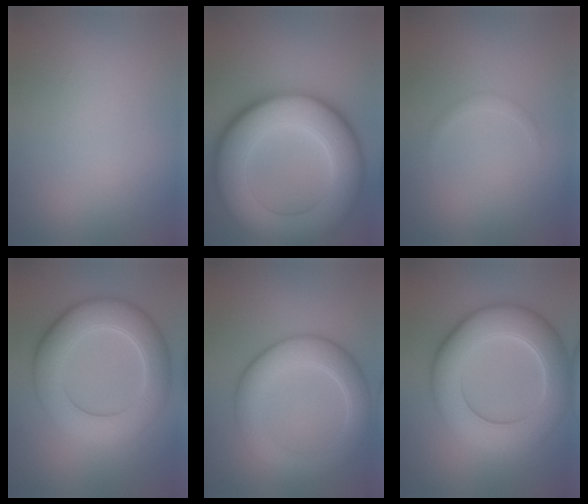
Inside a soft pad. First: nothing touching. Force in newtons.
{"total": 13.4, "press": 13.4, "slide": 0.4}
{"total": 0.7, "press": 0.7, "slide": 0.0}
{"total": 7.7, "press": 7.7, "slide": 0.4}
{"total": 5.8, "press": 5.8, "slide": 0.5}
{"total": 9.5, "press": 9.5, "slide": 0.3}